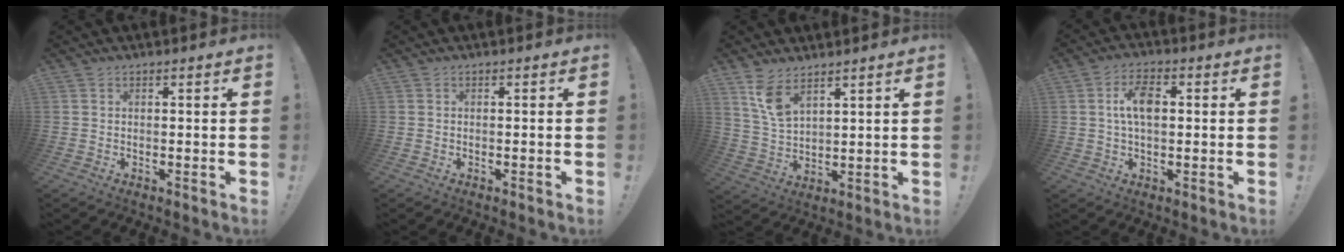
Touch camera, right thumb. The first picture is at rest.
{"total": 0.7, "force": [-0.4, -0.5, 0.3], "torque": [-0.005, -0.003, -0.007]}
{"total": 8.0, "force": [5.6, 3.2, 4.7], "torque": [-0.084, -0.029, 0.105]}
{"total": 7.7, "force": [1.1, 4.0, 6.5], "torque": [-0.106, 0.004, 0.015]}